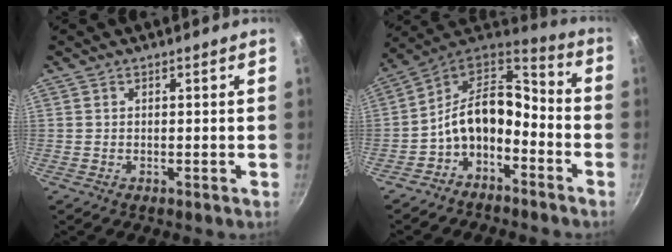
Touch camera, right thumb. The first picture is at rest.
{"total": 12.4, "force": [-4.5, 7.8, 8.6], "torque": [-0.112, 0.096, -0.088]}